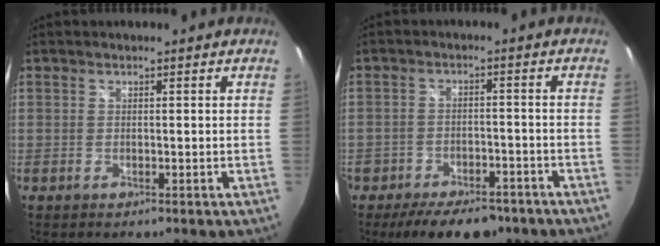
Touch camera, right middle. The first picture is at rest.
{"total": 12.3, "force": [-9.3, 5.8, 5.6], "torque": [-0.126, -0.007, -0.130]}